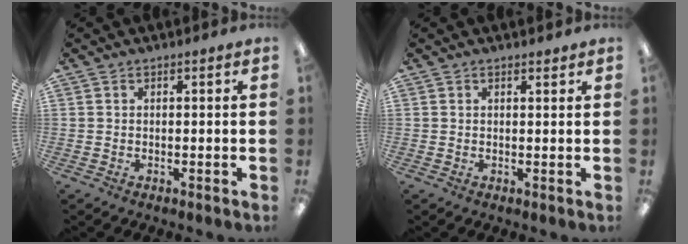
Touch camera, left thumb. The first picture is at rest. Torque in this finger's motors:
{"motor_torque": [0.03, 0.03, -0.18, -0.23, 0.02]}